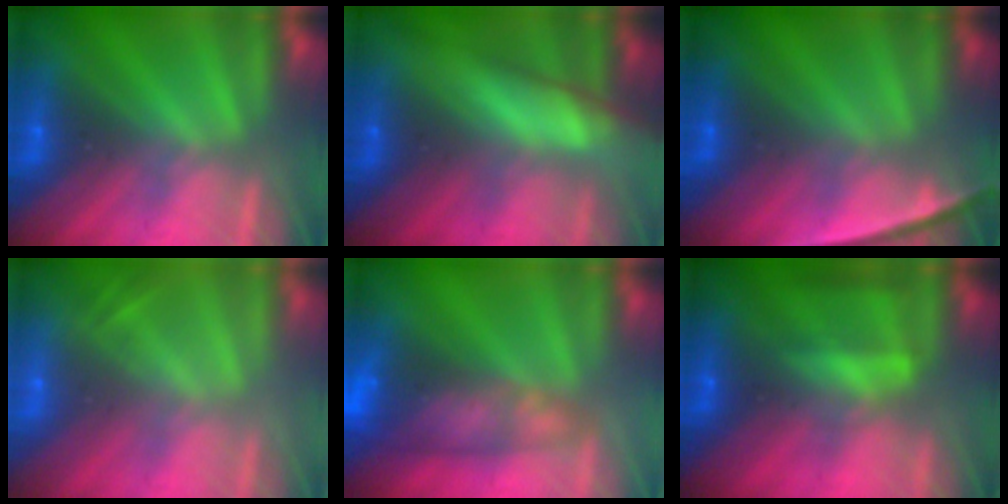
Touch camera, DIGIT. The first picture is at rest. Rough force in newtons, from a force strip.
{"total": 8.5}
{"total": 2.4}
{"total": 2.0}
{"total": 8.4}
{"total": 5.7}